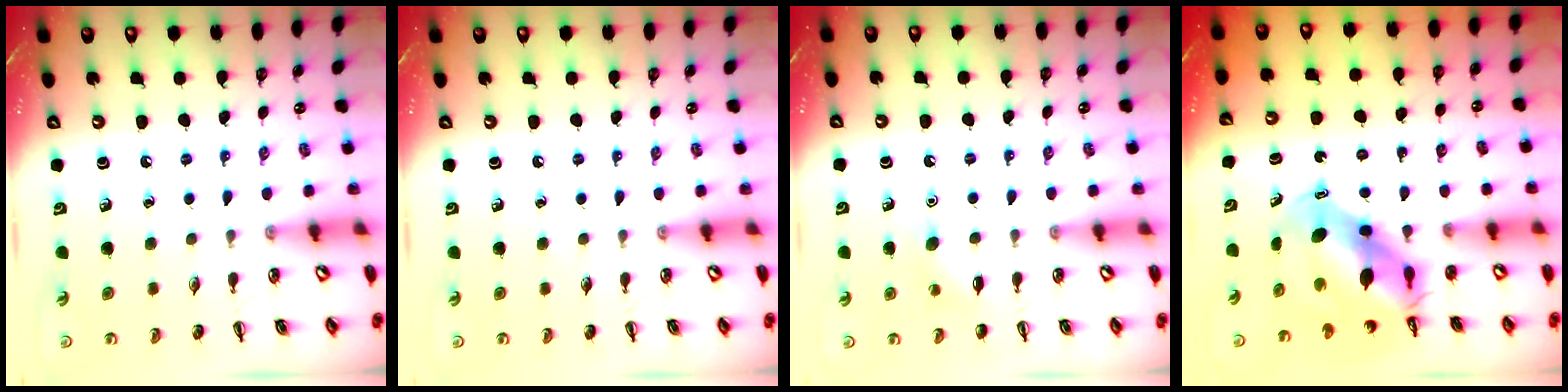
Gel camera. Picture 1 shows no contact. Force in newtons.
{"total": 0.0}
{"total": 4.9, "press": 4.8, "slide": 1.3}
{"total": 8.4, "press": 8.0, "slide": 2.4}